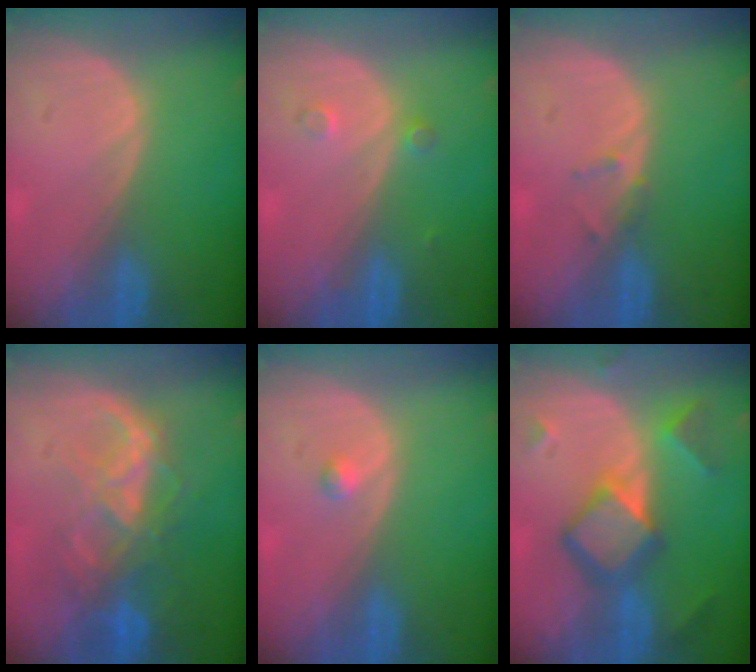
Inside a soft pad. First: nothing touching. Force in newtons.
{"total": 1.9, "press": 1.6, "slide": 1.0}
{"total": 1.3, "press": 1.1, "slide": 0.8}
{"total": 8.8, "press": 7.5, "slide": 4.6}
{"total": 0.8, "press": 0.8, "slide": 0.1}
{"total": 7.9, "press": 7.8, "slide": 0.5}